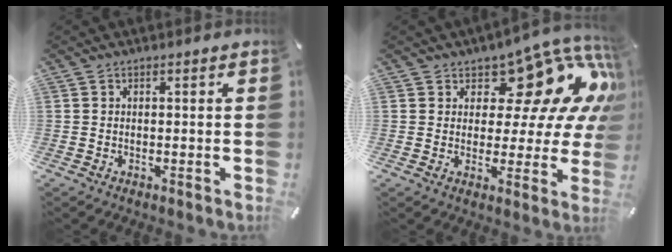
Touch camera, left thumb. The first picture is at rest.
{"total": 16.3, "force": [8.6, 8.9, 10.6], "torque": [-0.136, -0.069, 0.144]}